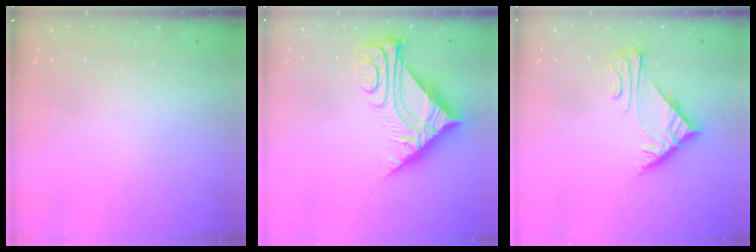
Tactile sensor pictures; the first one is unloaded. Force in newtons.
{"total": 7.9, "press": 7.9, "slide": 0.8}
{"total": 6.0, "press": 6.0, "slide": 0.7}